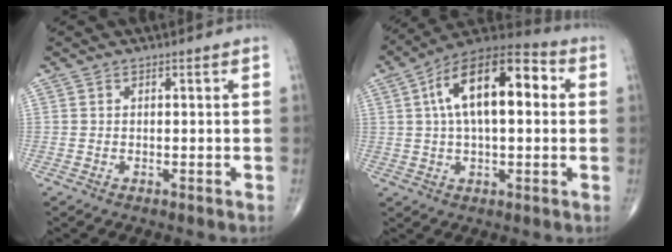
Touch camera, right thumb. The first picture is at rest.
{"total": 18.4, "force": [3.7, 8.8, 15.8], "torque": [-0.245, 0.033, 0.049]}